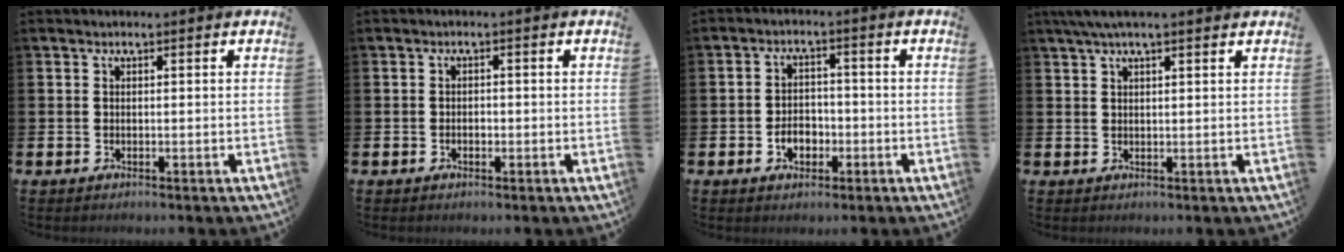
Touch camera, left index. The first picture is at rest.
{"total": 0.9, "force": [-0.4, 0.7, 0.4], "torque": [-0.007, 0.002, -0.009]}
{"total": 3.6, "force": [-1.3, 2.6, 2.0], "torque": [-0.024, -0.002, -0.032]}
{"total": 3.4, "force": [2.5, 0.5, 2.1], "torque": [-0.042, 0.001, 0.045]}